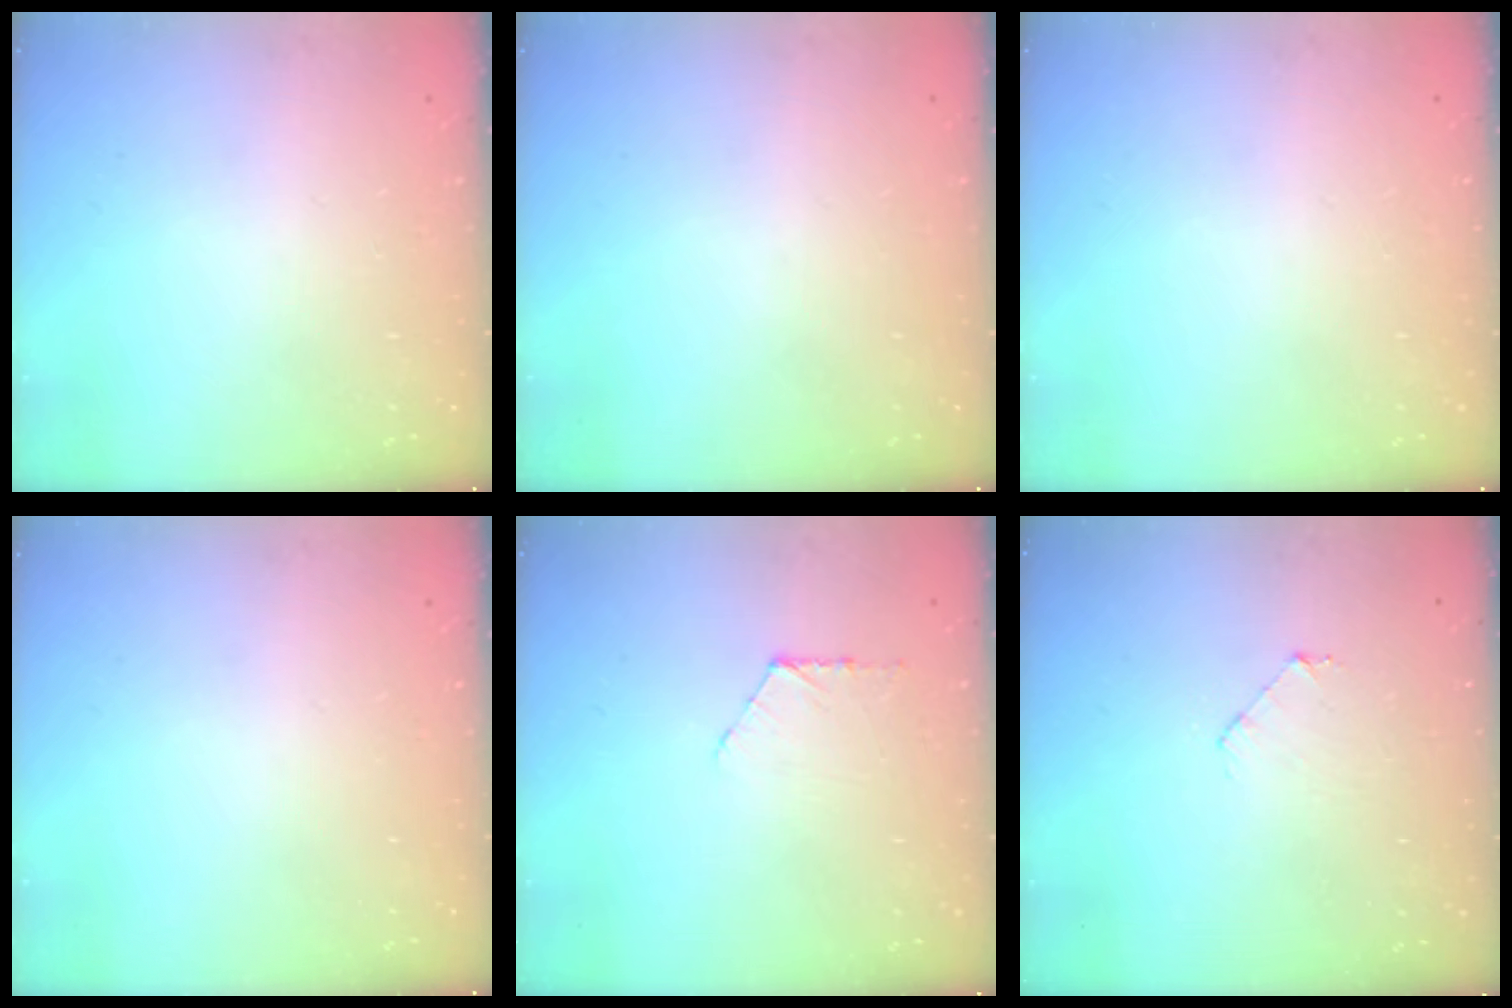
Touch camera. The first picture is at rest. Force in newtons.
{"total": 0.0}
{"total": 0.0}
{"total": 0.0}
{"total": 5.5, "press": 5.5, "slide": 0.6}
{"total": 3.8, "press": 3.8, "slide": 0.3}